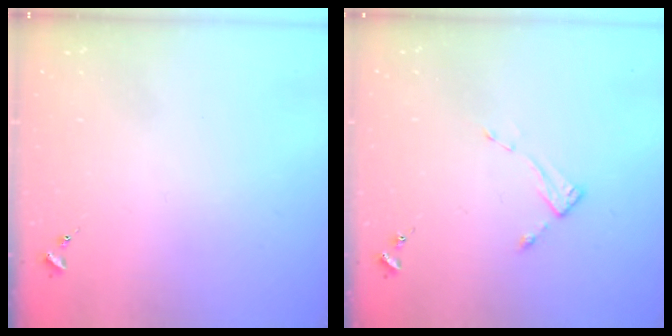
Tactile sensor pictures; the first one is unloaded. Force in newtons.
{"total": 2.6, "press": 2.6, "slide": 0.3}